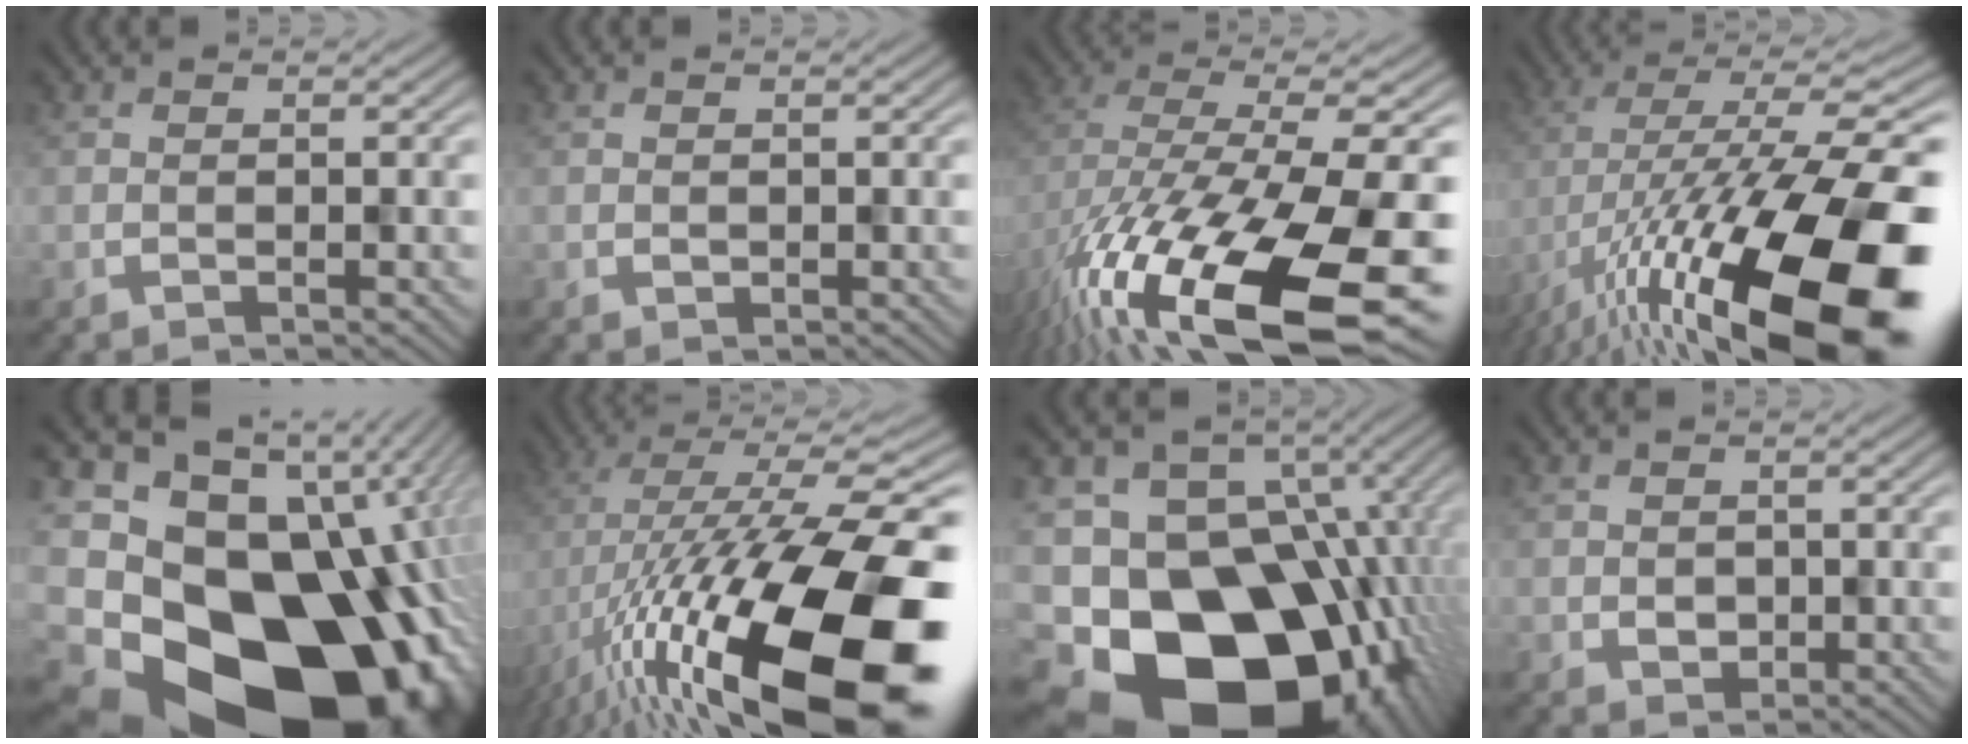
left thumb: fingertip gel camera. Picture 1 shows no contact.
{"total": 0.7, "force": [0.0, 0.7, 0.1], "torque": [-0.002, -0.004, 0.006]}
{"total": 17.4, "force": [-8.1, 7.2, 13.6], "torque": [-0.272, -0.057, -0.106]}
{"total": 20.1, "force": [-8.4, 7.3, 16.7], "torque": [-0.291, -0.033, -0.120]}
{"total": 23.0, "force": [-8.6, 17.1, 12.8], "torque": [-0.213, -0.069, -0.119]}
{"total": 20.1, "force": [-6.5, 7.7, 17.4], "torque": [-0.305, -0.016, -0.098]}
{"total": 21.5, "force": [-9.1, 15.6, 11.8], "torque": [-0.211, -0.020, -0.126]}
{"total": 1.8, "force": [0.0, 1.8, 0.0], "torque": [-0.003, -0.008, 0.007]}